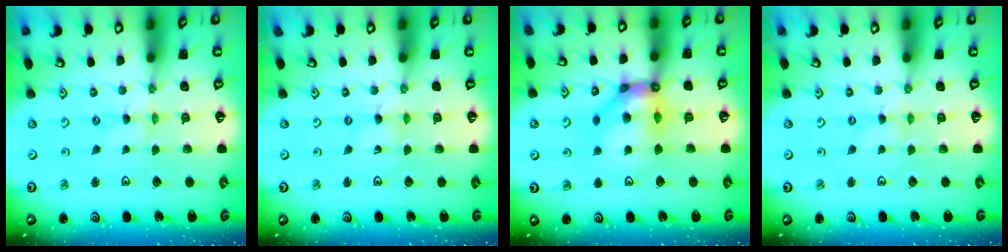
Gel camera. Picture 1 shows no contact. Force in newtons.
{"total": 0.0}
{"total": 12.7, "press": 12.5, "slide": 2.0}
{"total": 1.7, "press": 1.7, "slide": 0.3}